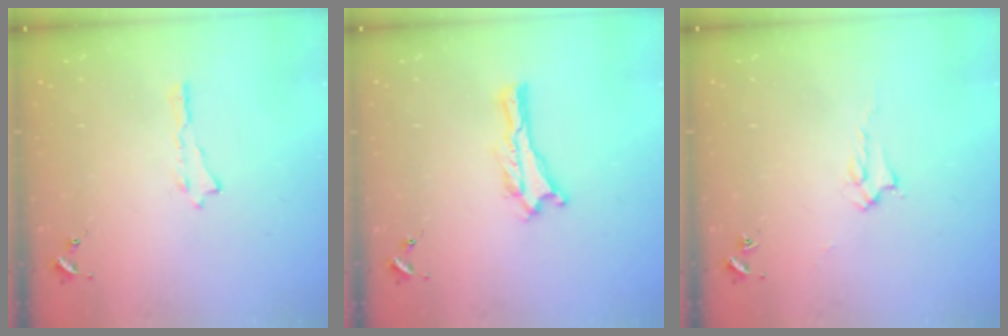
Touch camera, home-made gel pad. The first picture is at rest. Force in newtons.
{"total": 0.0}
{"total": 2.0, "press": 2.0, "slide": 0.2}